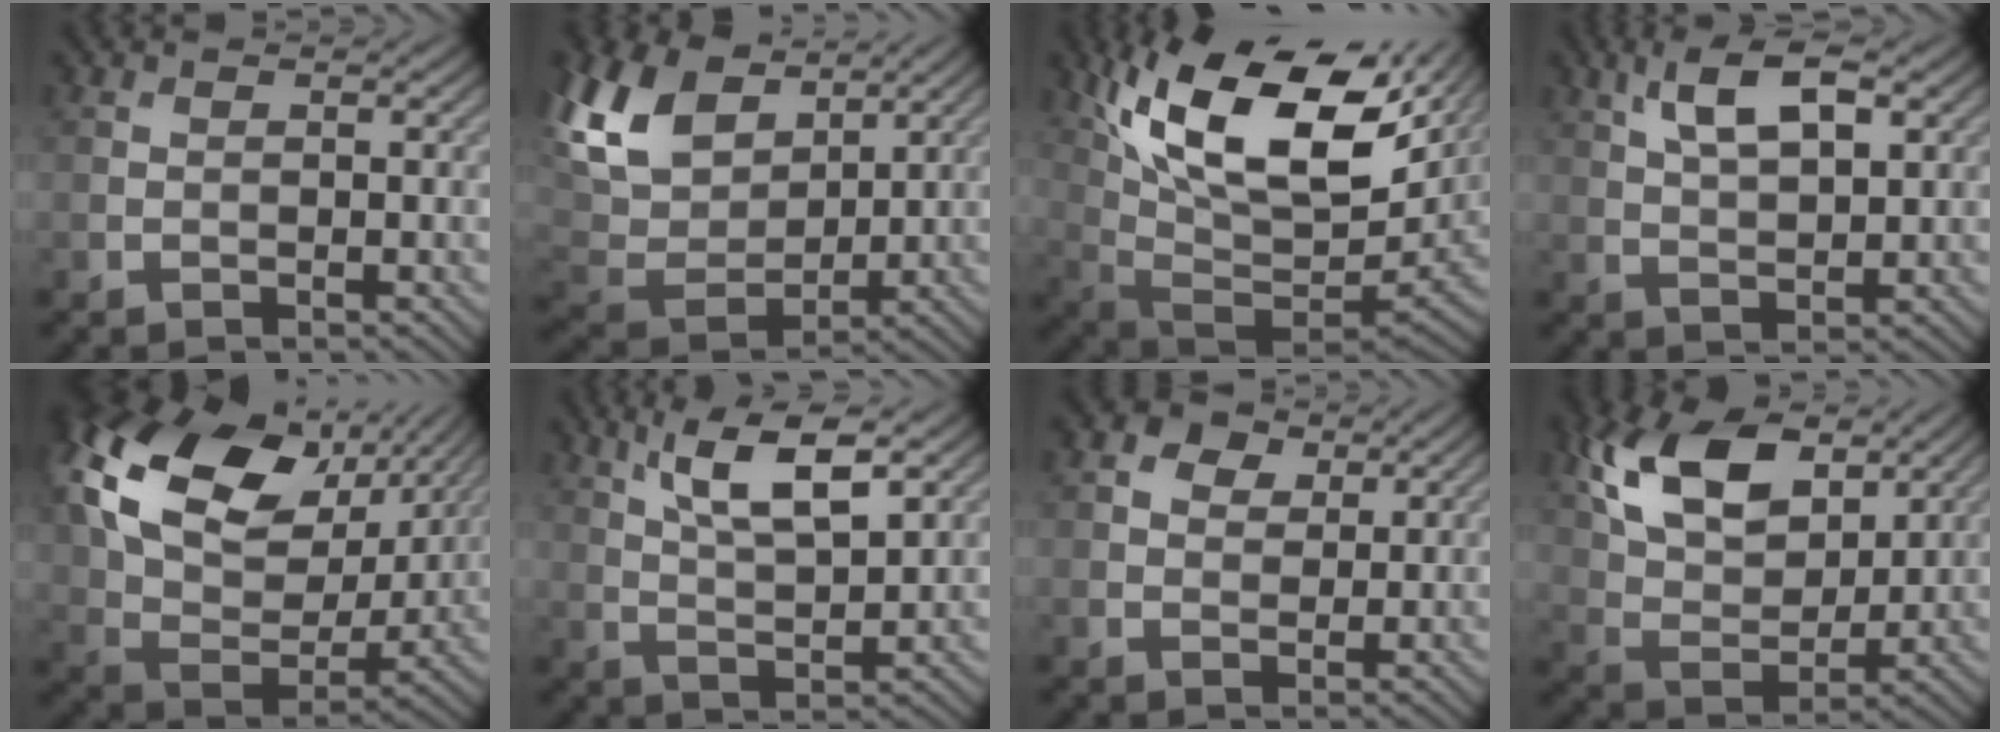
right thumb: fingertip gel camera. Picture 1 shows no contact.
{"total": 13.1, "force": [7.1, 7.8, 7.8], "torque": [-0.220, 0.032, 0.130]}
{"total": 18.2, "force": [8.9, 8.1, 13.6], "torque": [-0.282, 0.021, 0.168]}
{"total": 7.4, "force": [3.4, 2.9, 5.9], "torque": [-0.117, 0.007, 0.063]}
{"total": 18.2, "force": [7.9, 11.5, 11.6], "torque": [-0.271, 0.023, 0.142]}
{"total": 8.3, "force": [4.3, 2.4, 6.7], "torque": [-0.130, 0.003, 0.083]}
{"total": 3.7, "force": [1.9, 2.6, 1.7], "torque": [-0.035, 0.003, 0.030]}
{"total": 13.0, "force": [6.3, 7.3, 8.7], "torque": [-0.187, 0.016, 0.118]}